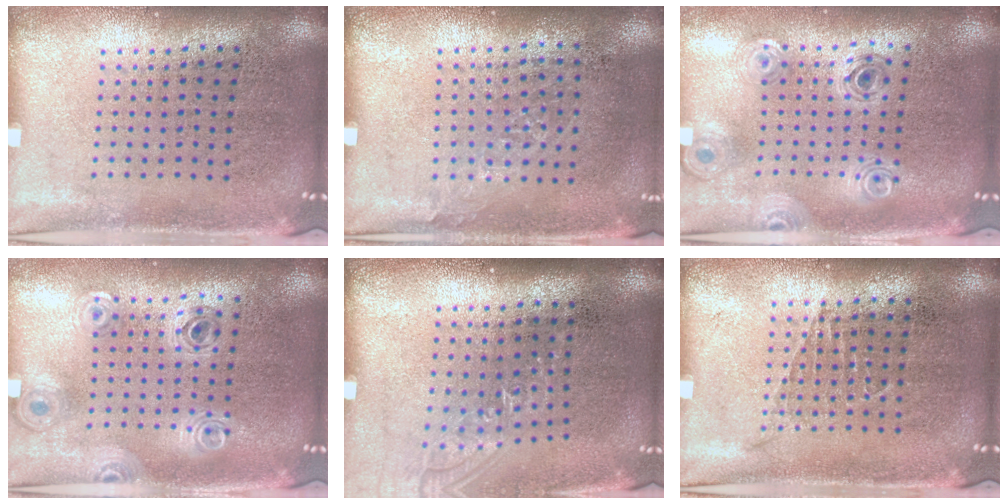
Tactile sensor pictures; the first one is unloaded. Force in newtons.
{"total": 0.8, "press": 0.7, "slide": 0.4}
{"total": 0.8, "press": 0.8, "slide": 0.1}
{"total": 0.8, "press": 0.8, "slide": 0.1}
{"total": 1.1, "press": 0.9, "slide": 0.6}
{"total": 0.6, "press": 0.6, "slide": 0.1}